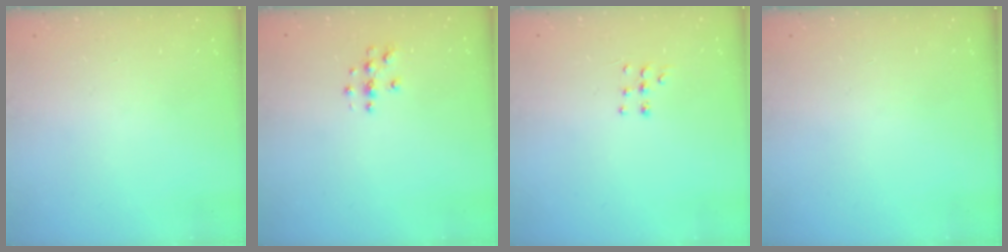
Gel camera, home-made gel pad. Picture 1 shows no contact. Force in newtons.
{"total": 3.8, "press": 3.8, "slide": 0.5}
{"total": 5.9, "press": 5.8, "slide": 0.7}
{"total": 0.0}